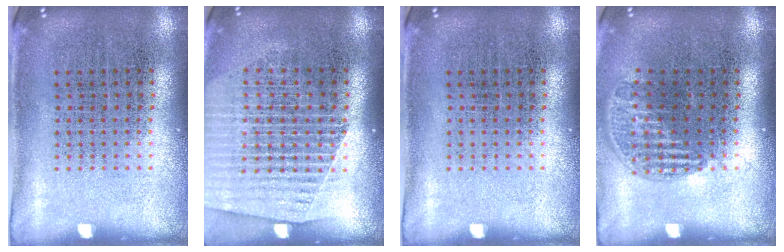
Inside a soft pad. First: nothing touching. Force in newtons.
{"total": 1.7, "press": 1.6, "slide": 0.6}
{"total": 0.0}
{"total": 1.2, "press": 1.0, "slide": 0.6}